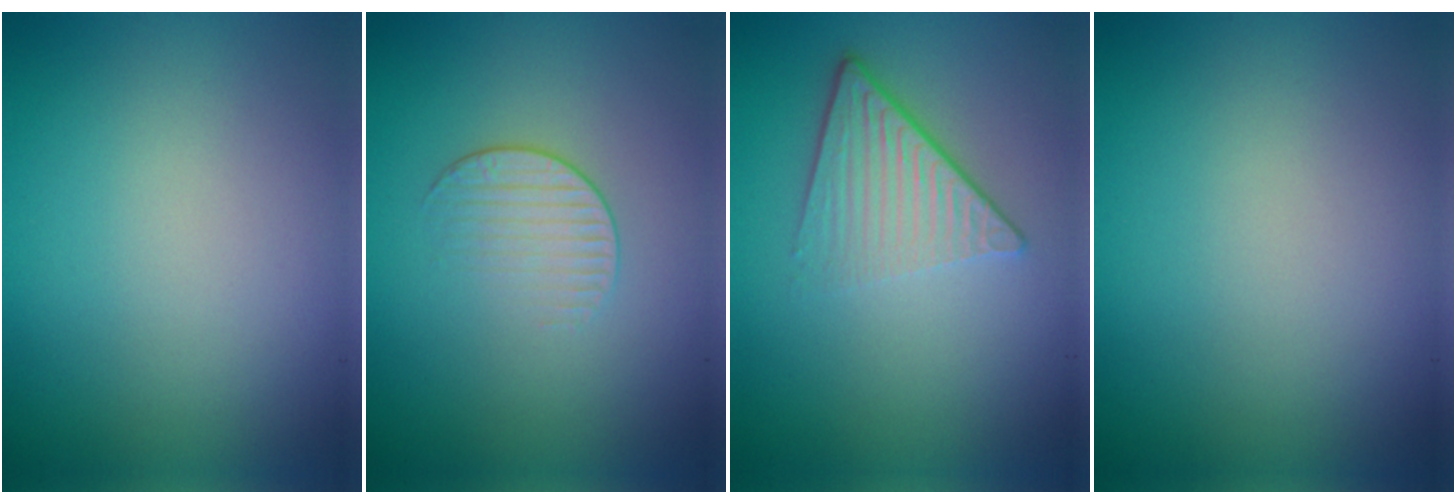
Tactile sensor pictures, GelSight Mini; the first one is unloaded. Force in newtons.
{"total": 1.7, "press": 1.0, "slide": 1.4}
{"total": 4.7, "press": 3.0, "slide": 3.7}
{"total": 0.0}